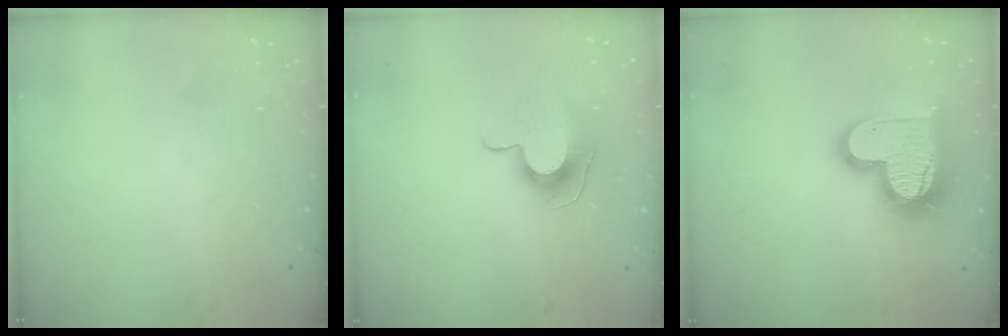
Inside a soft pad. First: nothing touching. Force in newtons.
{"total": 11.2, "press": 11.1, "slide": 0.5}
{"total": 18.8, "press": 18.7, "slide": 1.6}